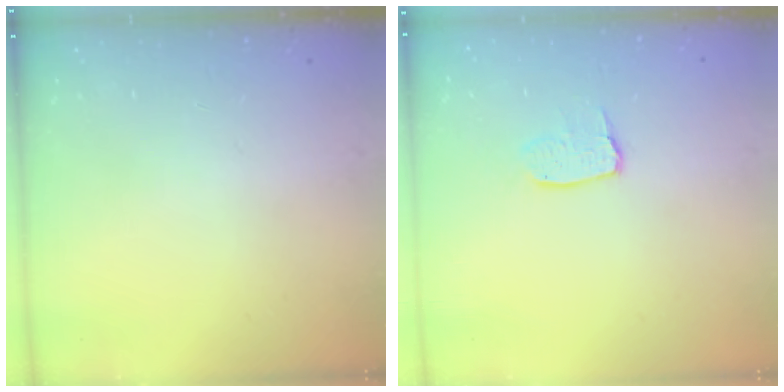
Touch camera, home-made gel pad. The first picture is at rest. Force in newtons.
{"total": 6.1, "press": 6.0, "slide": 0.4}